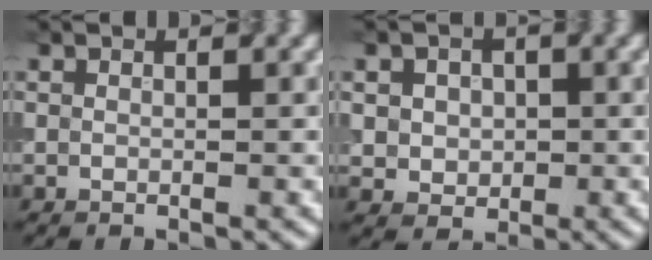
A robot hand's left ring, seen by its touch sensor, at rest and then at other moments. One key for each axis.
{"total": 3.3, "fx": 0.4, "fy": 2.8, "fz": 1.7, "tx": -0.025, "ty": 0.007, "tz": 0.000}